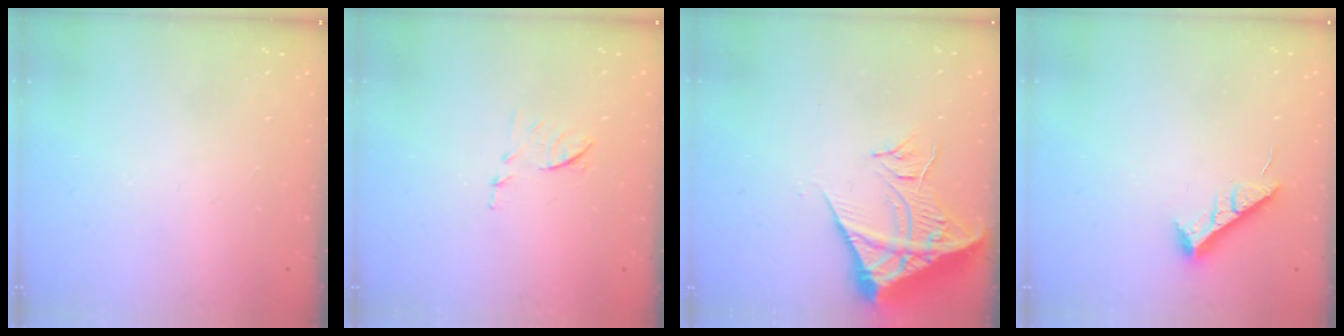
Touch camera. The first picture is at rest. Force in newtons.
{"total": 6.6, "press": 6.6, "slide": 0.5}
{"total": 13.5, "press": 13.4, "slide": 1.8}
{"total": 7.3, "press": 7.3, "slide": 0.6}